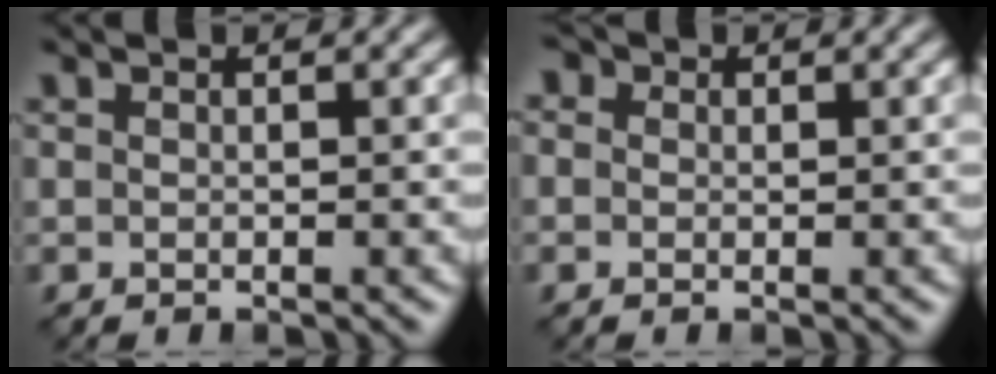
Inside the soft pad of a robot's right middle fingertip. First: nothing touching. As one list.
[{"total": 2.3, "force": [1.0, 1.8, 1.0], "torque": [-0.011, 0.010, -0.015]}]